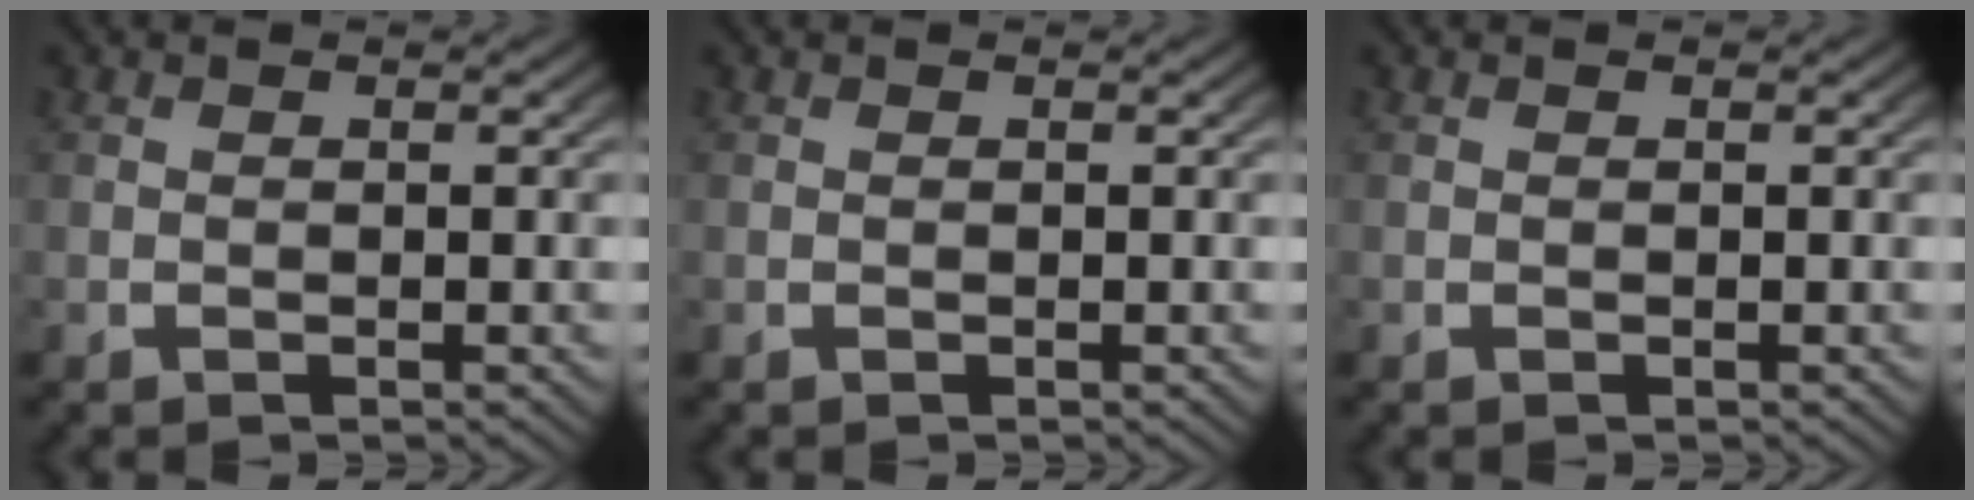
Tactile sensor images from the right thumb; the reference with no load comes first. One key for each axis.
{"total": 0.0}
{"total": 0.0}